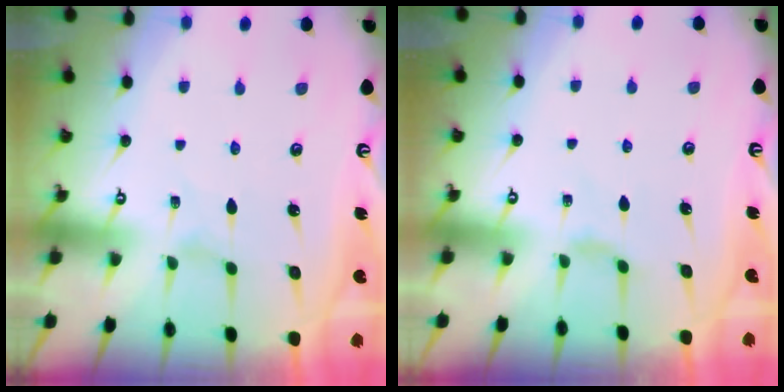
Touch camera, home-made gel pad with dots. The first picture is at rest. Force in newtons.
{"total": 1.4, "press": 1.3, "slide": 0.5}